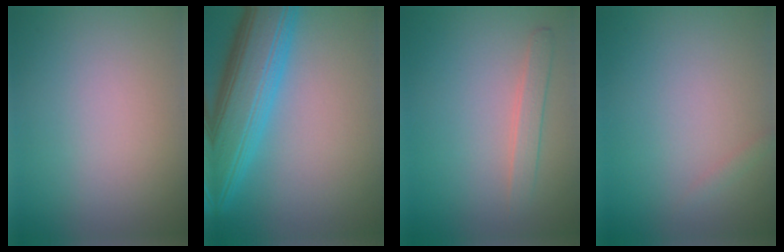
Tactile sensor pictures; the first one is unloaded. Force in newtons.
{"total": 8.7, "press": 8.7, "slide": 0.2}
{"total": 1.7, "press": 1.7, "slide": 0.0}
{"total": 0.5, "press": 0.5, "slide": 0.0}